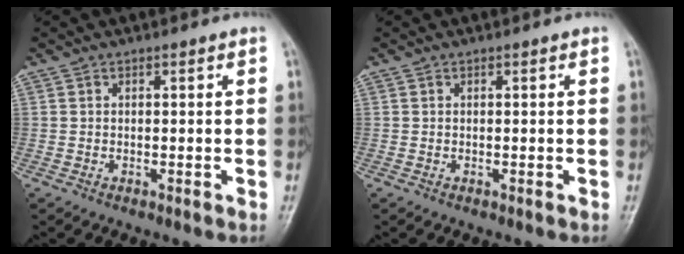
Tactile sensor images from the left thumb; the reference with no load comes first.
{"total": 0.0}